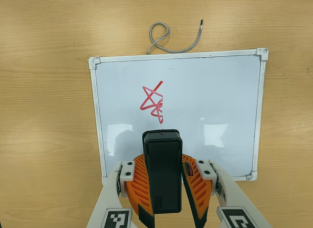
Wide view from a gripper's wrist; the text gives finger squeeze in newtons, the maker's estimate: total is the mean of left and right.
{"total": 11.3, "left": 10.1, "right": 12.5}